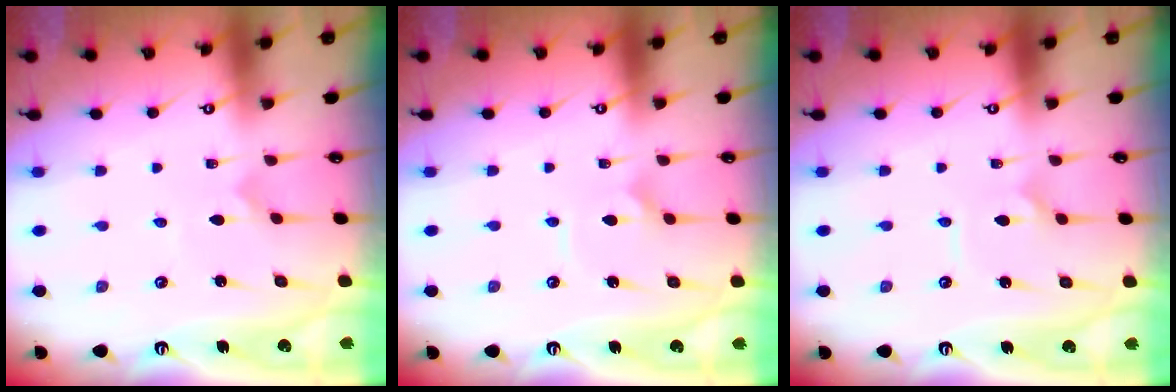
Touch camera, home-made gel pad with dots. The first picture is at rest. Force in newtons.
{"total": 2.9, "press": 2.9, "slide": 0.1}
{"total": 2.1, "press": 2.1, "slide": 0.1}